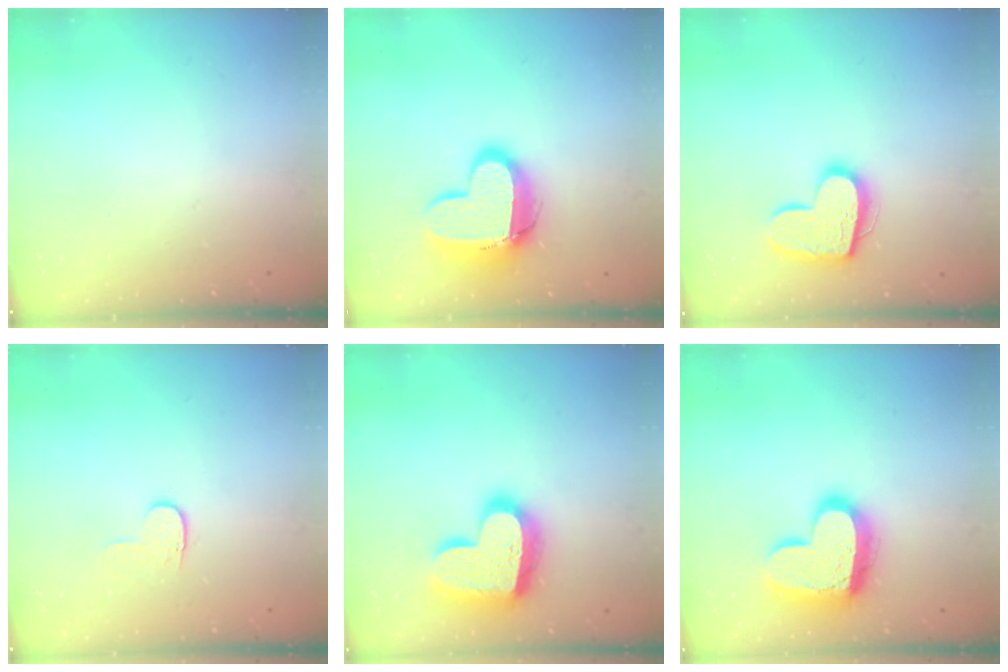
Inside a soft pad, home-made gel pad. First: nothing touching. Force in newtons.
{"total": 14.8, "press": 14.7, "slide": 1.2}
{"total": 16.1, "press": 16.1, "slide": 0.9}
{"total": 3.8, "press": 3.8, "slide": 0.5}
{"total": 21.7, "press": 21.6, "slide": 1.5}
{"total": 18.4, "press": 18.3, "slide": 1.7}